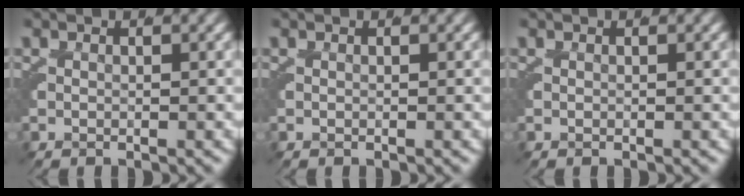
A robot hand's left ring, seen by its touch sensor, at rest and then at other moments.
{"total": 0.0}
{"total": 0.0}